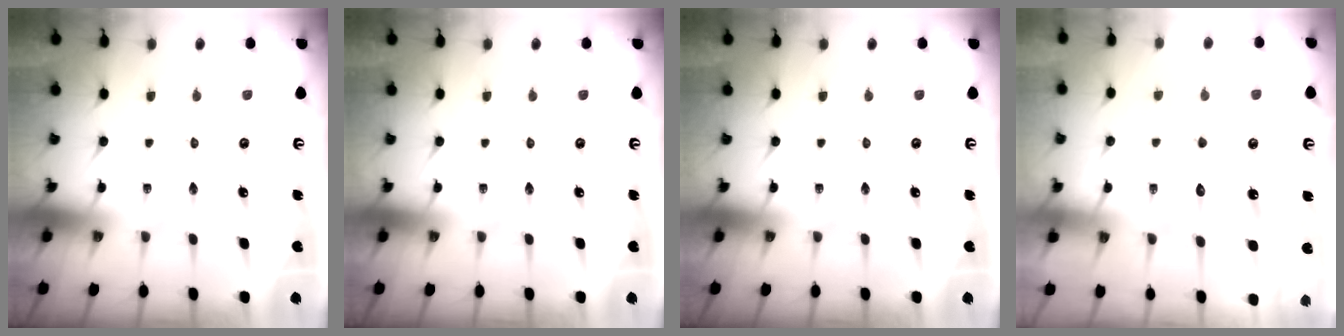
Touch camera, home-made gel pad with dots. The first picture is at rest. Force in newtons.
{"total": 0.0}
{"total": 0.0}
{"total": 8.4, "press": 8.4, "slide": 0.7}